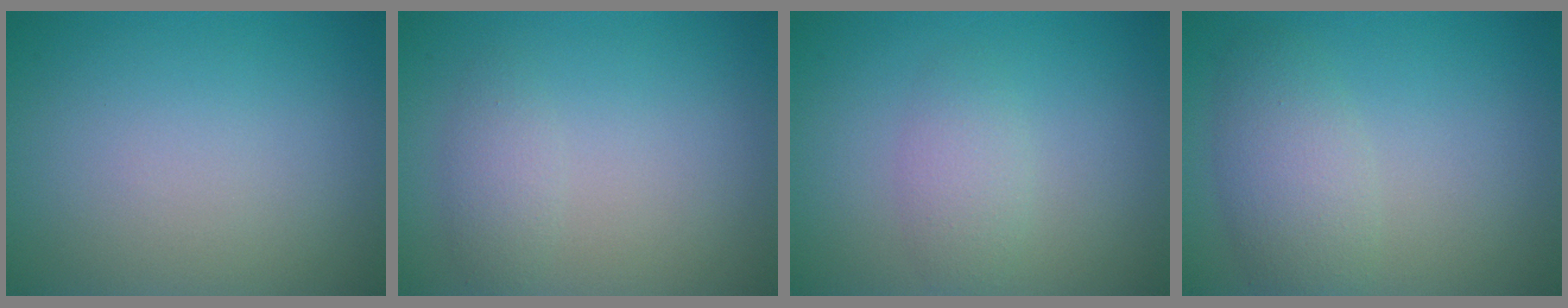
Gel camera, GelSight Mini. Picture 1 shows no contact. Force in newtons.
{"total": 1.6, "press": 1.6, "slide": 0.1}
{"total": 2.0, "press": 2.0, "slide": 0.0}
{"total": 3.5, "press": 3.5, "slide": 0.1}